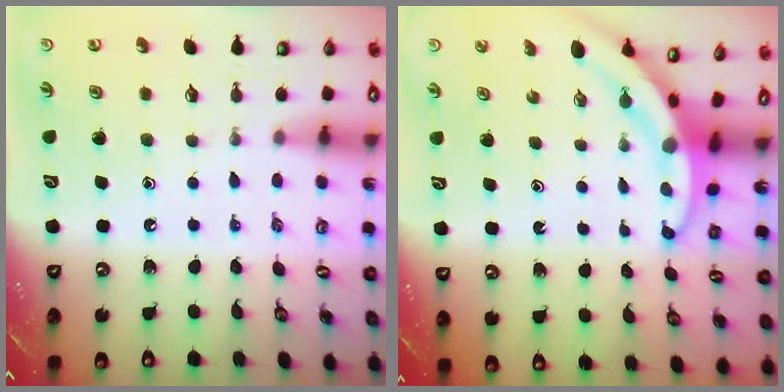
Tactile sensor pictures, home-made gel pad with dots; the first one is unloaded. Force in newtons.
{"total": 3.1, "press": 3.1, "slide": 0.3}